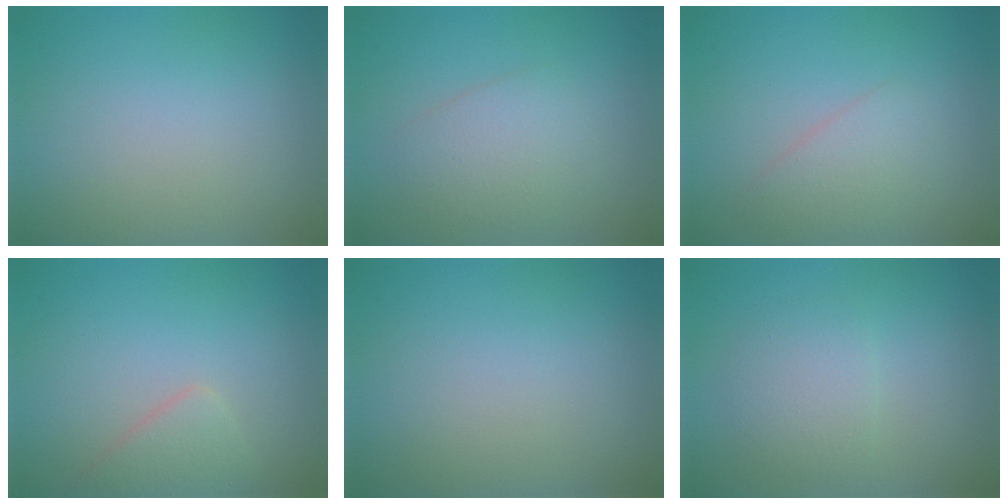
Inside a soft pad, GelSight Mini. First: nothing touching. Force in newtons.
{"total": 3.0, "press": 3.0, "slide": 0.1}
{"total": 2.3, "press": 2.3, "slide": 0.1}
{"total": 2.3, "press": 2.3, "slide": 0.1}
{"total": 0.0}
{"total": 2.3, "press": 2.3, "slide": 0.0}